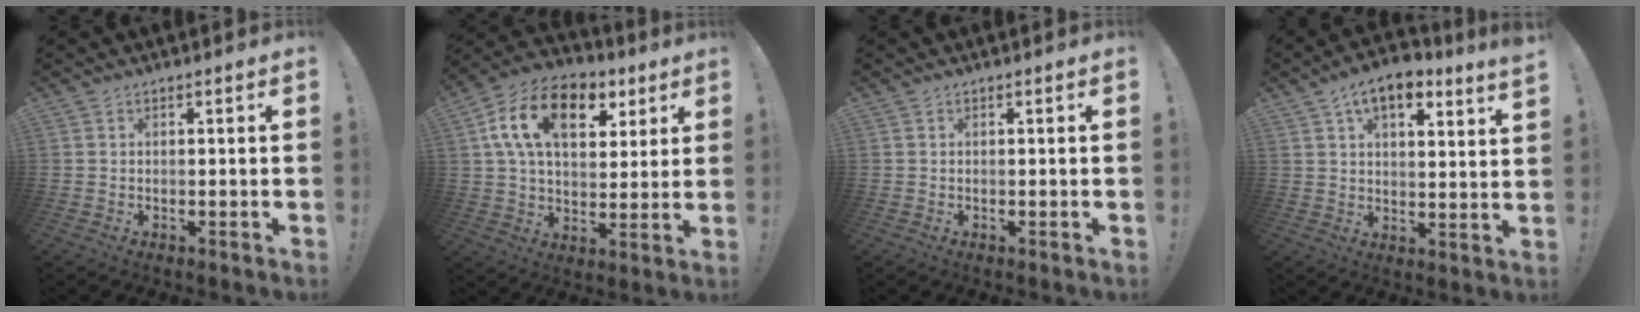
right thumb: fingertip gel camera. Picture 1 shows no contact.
{"total": 18.3, "force": [7.5, 11.2, 12.3], "torque": [-0.195, -0.018, 0.136]}
{"total": 0.0}
{"total": 9.4, "force": [6.2, 3.5, 6.2], "torque": [-0.097, -0.027, 0.110]}